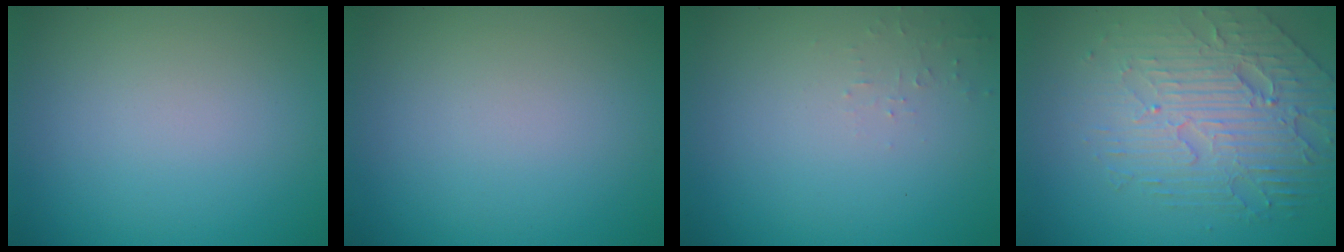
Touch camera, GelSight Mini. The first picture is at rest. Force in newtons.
{"total": 0.0}
{"total": 0.8, "press": 0.7, "slide": 0.1}
{"total": 5.9, "press": 4.5, "slide": 3.8}